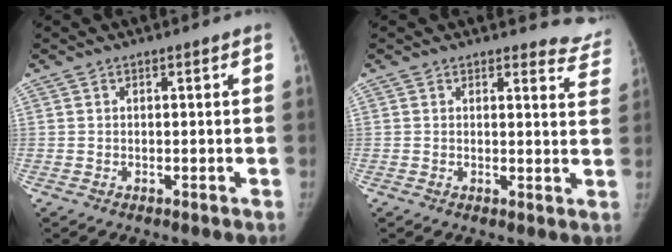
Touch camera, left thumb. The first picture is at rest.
{"total": 7.7, "force": [7.5, 1.9, -0.2], "torque": [0.046, -0.064, 0.051]}